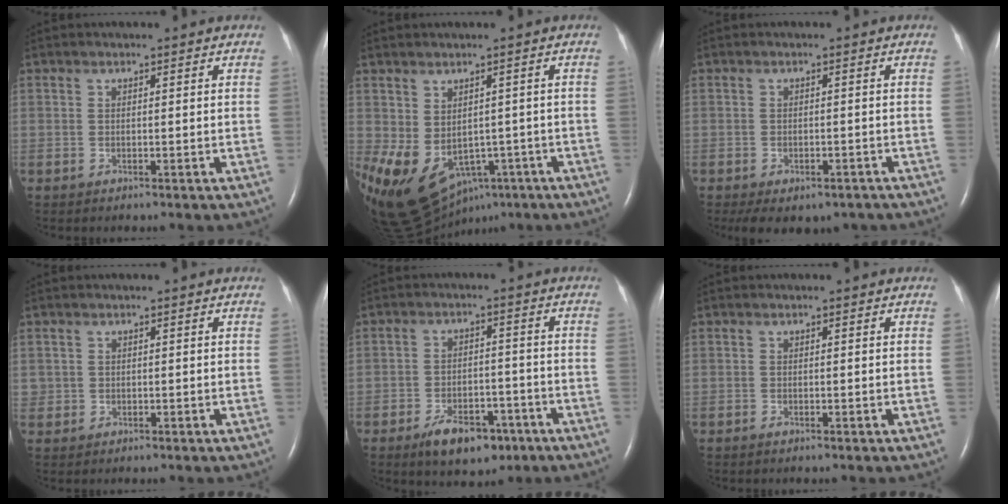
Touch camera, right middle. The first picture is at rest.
{"total": 17.3, "force": [-8.4, 11.2, 10.2], "torque": [-0.233, -0.026, -0.108]}
{"total": 7.6, "force": [-5.4, 4.1, 3.6], "torque": [-0.050, 0.004, -0.070]}
{"total": 0.7, "force": [0.0, 0.7, 0.0], "torque": [0.005, 0.005, -0.002]}
{"total": 8.2, "force": [-5.1, 4.1, 4.9], "torque": [-0.083, 0.000, -0.076]}
{"total": 0.0}